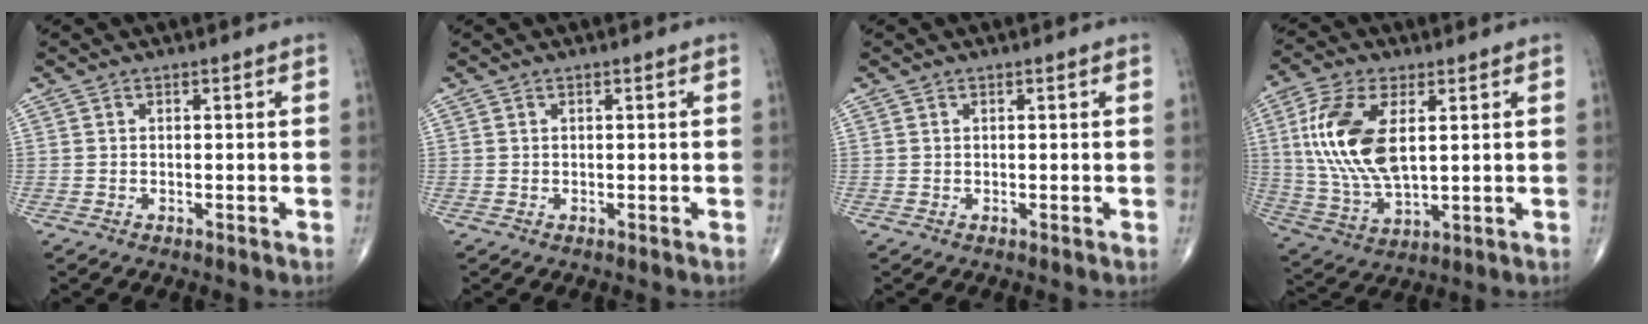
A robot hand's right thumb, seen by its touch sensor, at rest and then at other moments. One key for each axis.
{"total": 0.0}
{"total": 0.0}
{"total": 15.6, "fx": 3.2, "fy": 7.6, "fz": 13.2, "tx": -0.280, "ty": -0.009, "tz": 0.068}